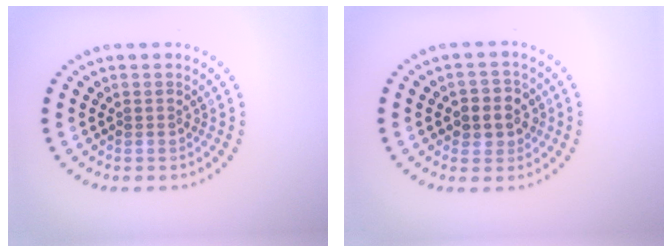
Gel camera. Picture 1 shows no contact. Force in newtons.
{"total": 2.8, "press": 2.7, "slide": 0.8}